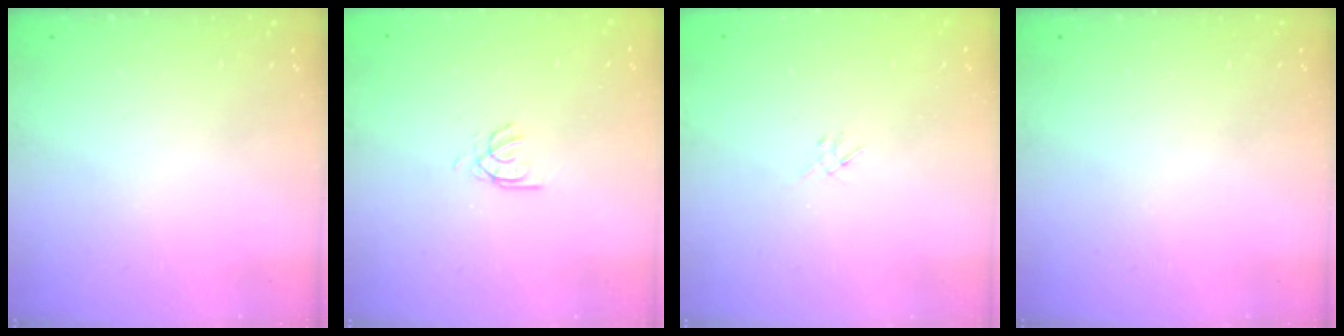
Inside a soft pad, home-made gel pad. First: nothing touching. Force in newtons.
{"total": 2.4, "press": 2.3, "slide": 0.4}
{"total": 1.3, "press": 1.2, "slide": 0.5}
{"total": 0.0}